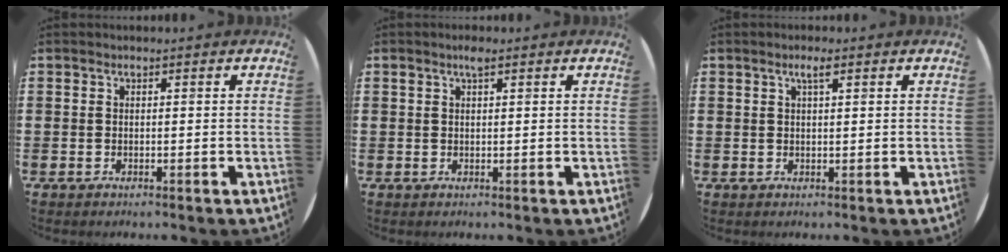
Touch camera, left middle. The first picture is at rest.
{"total": 1.5, "force": [0.9, 0.3, 1.2], "torque": [-0.023, 0.006, 0.014]}
{"total": 1.9, "force": [1.1, 0.3, 1.5], "torque": [-0.029, 0.005, 0.018]}